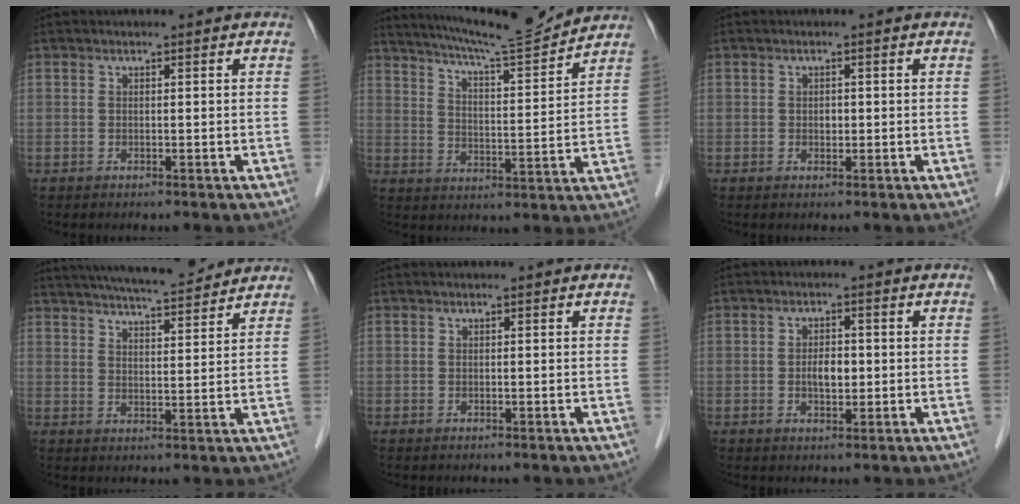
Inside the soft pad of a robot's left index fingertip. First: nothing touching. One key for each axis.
{"total": 13.0, "fx": 12.2, "fy": -0.8, "fz": 4.2, "tx": -0.075, "ty": -0.011, "tz": 0.185}
{"total": 1.0, "fx": -0.1, "fy": 0.7, "fz": 0.7, "tx": -0.012, "ty": 0.001, "tz": -0.001}
{"total": 13.3, "fx": 12.1, "fy": 1.3, "fz": 5.6, "tx": -0.096, "ty": 0.013, "tz": 0.178}
{"total": 0.0}
{"total": 3.1, "fx": -0.3, "fy": 1.5, "fz": 2.7, "tx": -0.048, "ty": 0.001, "tz": -0.004}